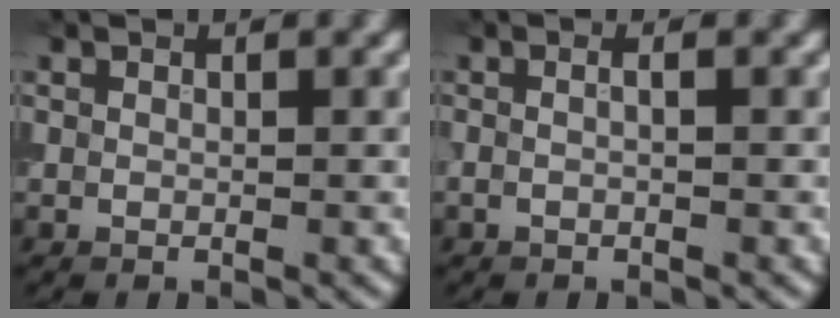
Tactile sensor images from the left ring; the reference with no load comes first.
{"total": 1.0, "force": [0.0, 0.3, 1.0], "torque": [-0.015, -0.007, -0.007]}